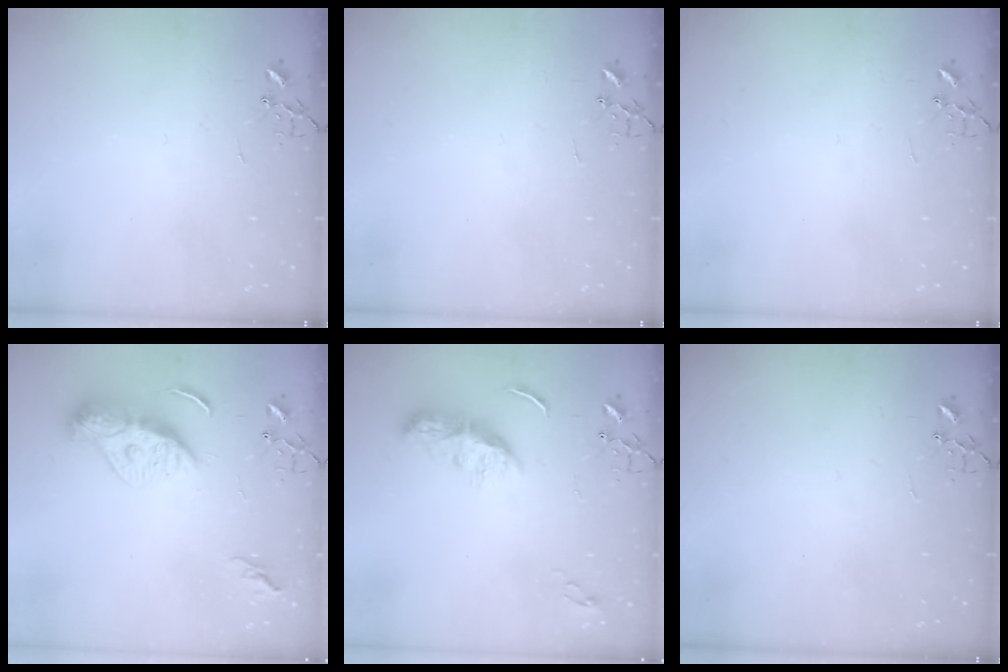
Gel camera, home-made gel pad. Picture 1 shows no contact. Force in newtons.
{"total": 0.0}
{"total": 0.0}
{"total": 11.6, "press": 11.6, "slide": 0.9}
{"total": 8.7, "press": 8.7, "slide": 0.3}
{"total": 0.0}